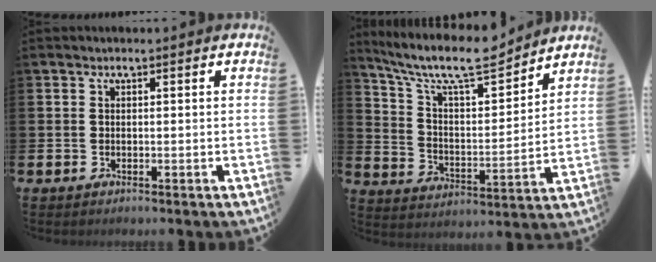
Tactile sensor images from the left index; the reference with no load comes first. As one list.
[{"total": 10.3, "force": [9.1, 2.1, 4.3], "torque": [-0.109, -0.063, 0.154]}]